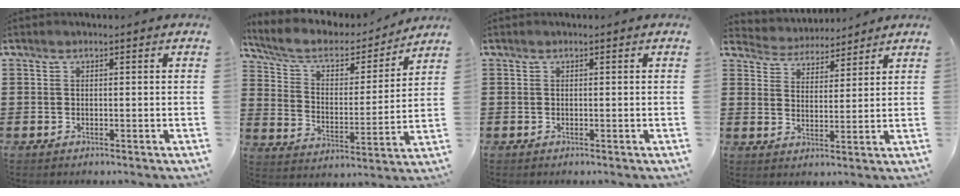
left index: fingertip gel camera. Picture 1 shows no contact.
{"total": 6.1, "force": [4.8, 2.7, 2.7], "torque": [-0.078, -0.027, 0.078]}
{"total": 0.0}
{"total": 3.9, "force": [3.8, 0.8, -0.5], "torque": [-0.013, -0.020, 0.064]}